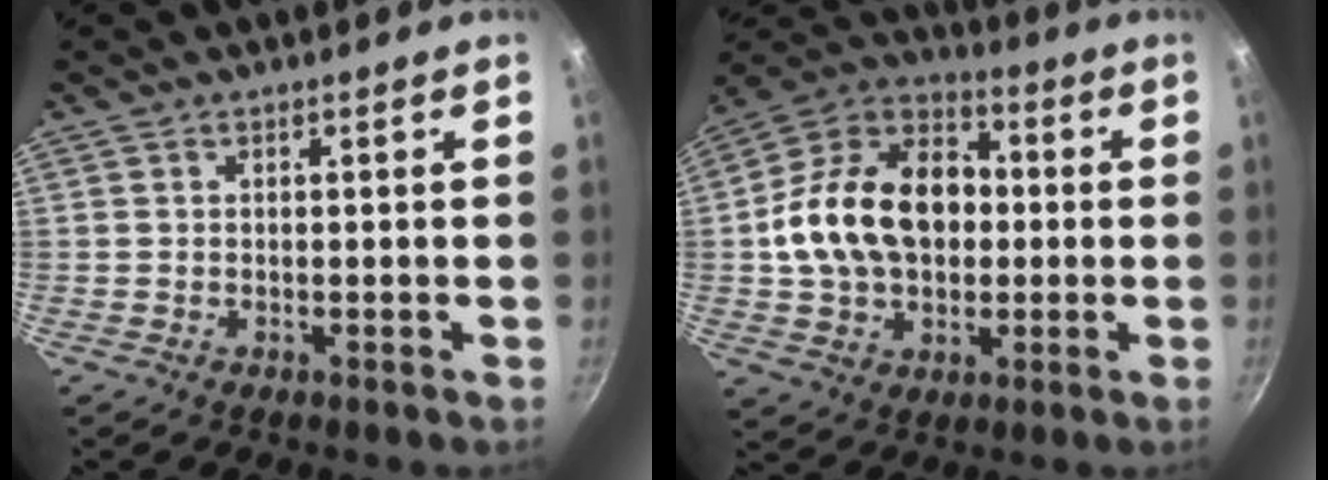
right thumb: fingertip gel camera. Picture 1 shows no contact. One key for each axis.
{"total": 20.5, "fx": 0.5, "fy": 14.8, "fz": 14.2, "tx": -0.217, "ty": 0.036, "tz": -0.002}